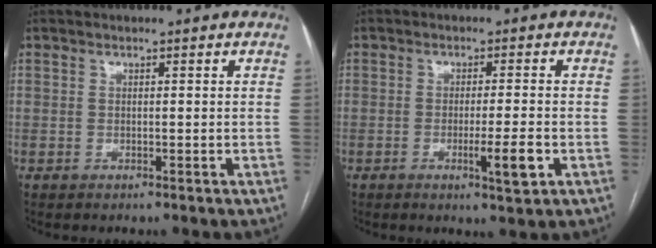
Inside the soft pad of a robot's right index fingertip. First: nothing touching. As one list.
[{"total": 4.4, "force": [-1.6, -0.1, 4.1], "torque": [-0.062, -0.008, -0.022]}]